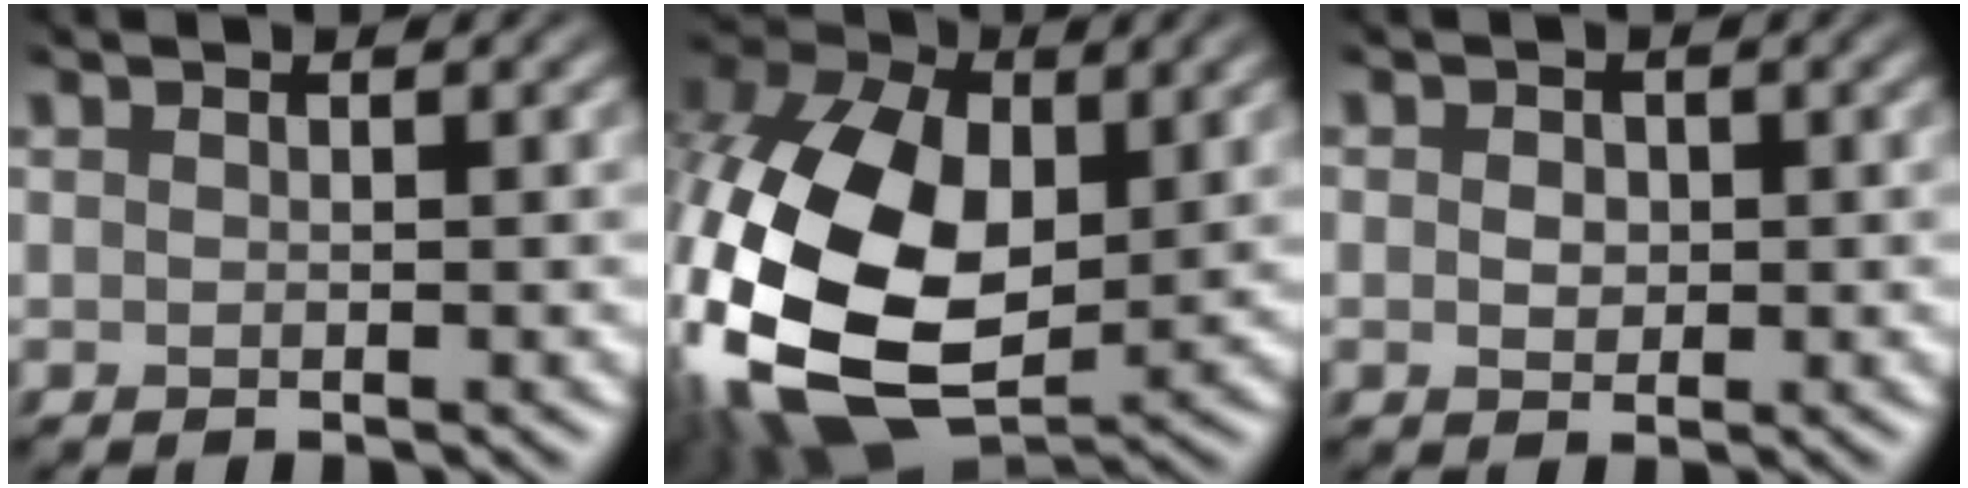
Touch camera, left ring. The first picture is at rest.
{"total": 16.2, "force": [-2.3, 10.7, 12.0], "torque": [-0.271, -0.032, -0.034]}
{"total": 1.1, "force": [-0.4, 1.0, 0.4], "torque": [-0.014, -0.006, 0.002]}